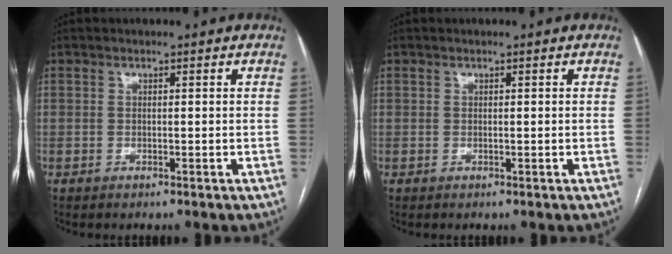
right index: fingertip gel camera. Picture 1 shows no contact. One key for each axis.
{"total": 0.0}